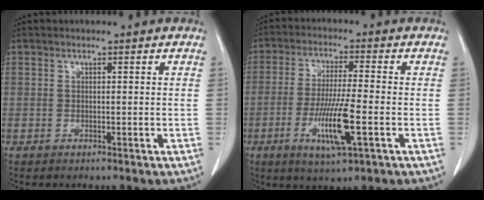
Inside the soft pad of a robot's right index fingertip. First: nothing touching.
{"total": 9.6, "force": [-3.1, 0.6, 9.1], "torque": [-0.170, -0.014, -0.055]}